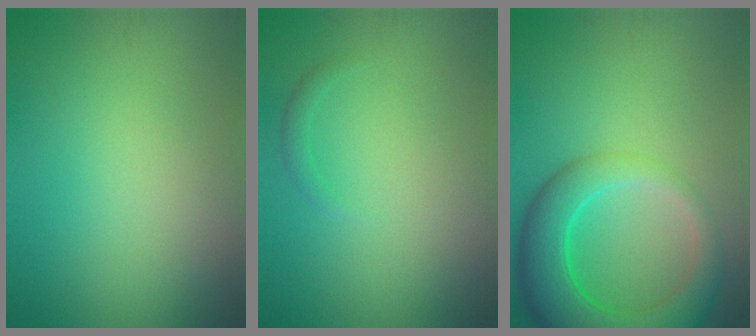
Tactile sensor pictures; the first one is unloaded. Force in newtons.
{"total": 0.8, "press": 0.8, "slide": 0.1}
{"total": 8.1, "press": 8.1, "slide": 0.4}